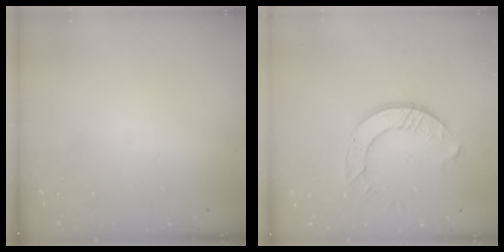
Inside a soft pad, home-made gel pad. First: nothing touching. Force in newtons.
{"total": 9.1, "press": 9.0, "slide": 0.7}